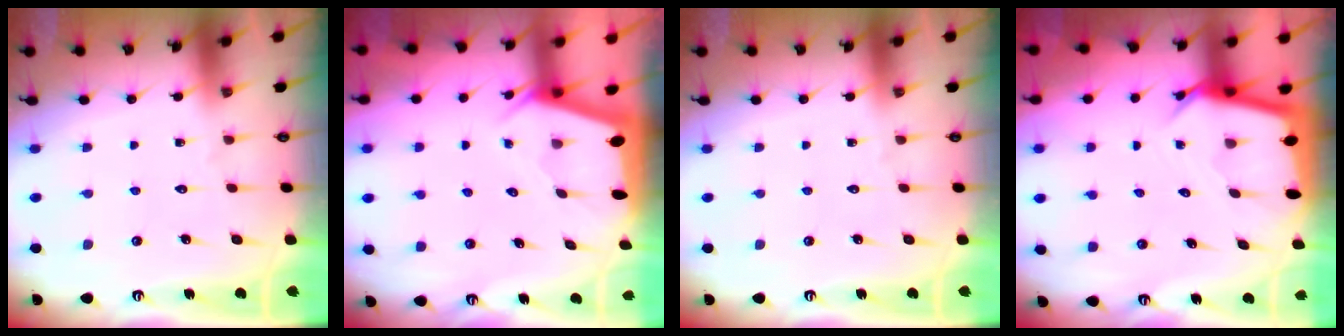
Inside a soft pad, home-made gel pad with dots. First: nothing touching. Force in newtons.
{"total": 2.0, "press": 2.0, "slide": 0.2}
{"total": 0.0}
{"total": 4.0, "press": 4.0, "slide": 0.4}